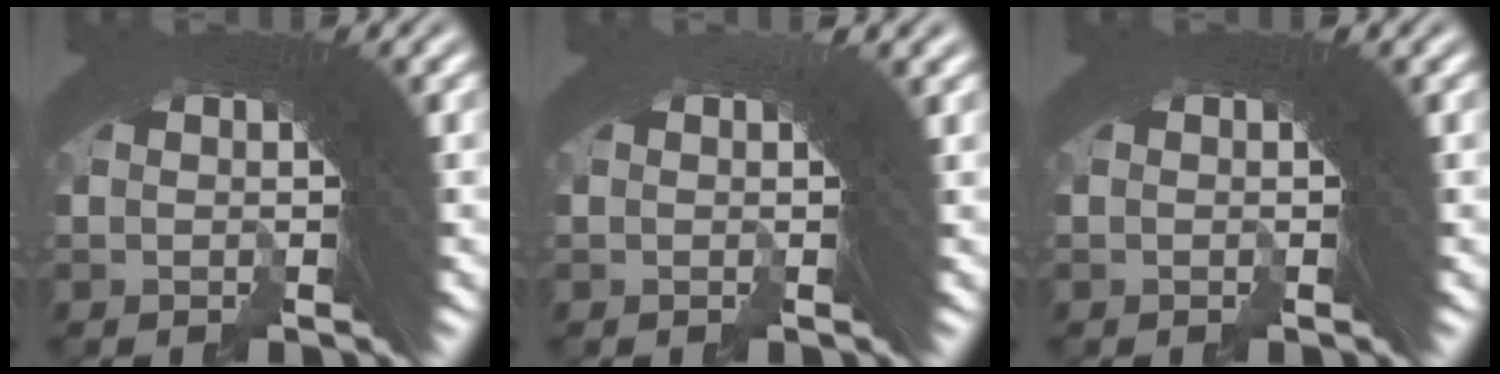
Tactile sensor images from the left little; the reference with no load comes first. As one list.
[{"total": 0.9, "force": [0.6, 0.1, 0.6], "torque": [-0.006, 0.005, 0.005]}, {"total": 0.0}]